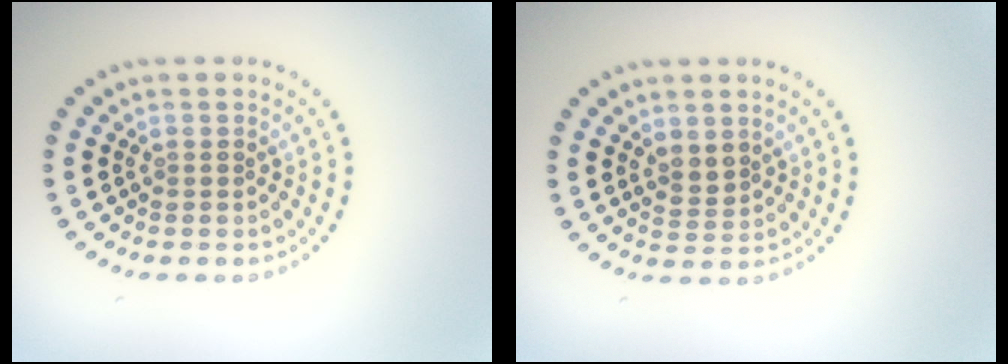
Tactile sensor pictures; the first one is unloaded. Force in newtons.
{"total": 1.6, "press": 1.4, "slide": 0.8}